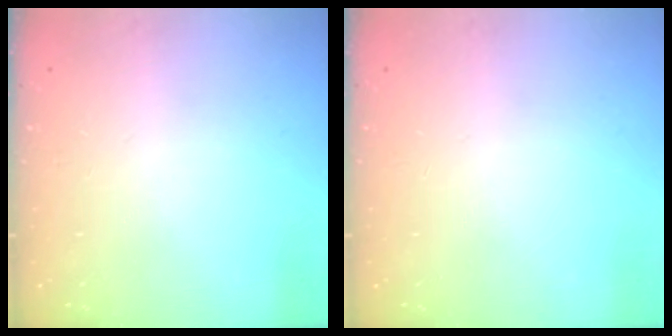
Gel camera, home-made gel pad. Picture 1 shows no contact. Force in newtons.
{"total": 0.0}